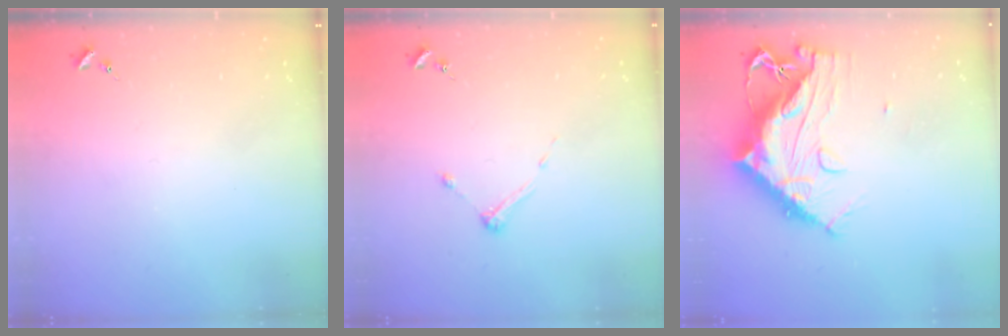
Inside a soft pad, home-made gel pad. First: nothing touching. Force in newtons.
{"total": 3.9, "press": 3.8, "slide": 0.4}
{"total": 16.4, "press": 16.3, "slide": 1.5}